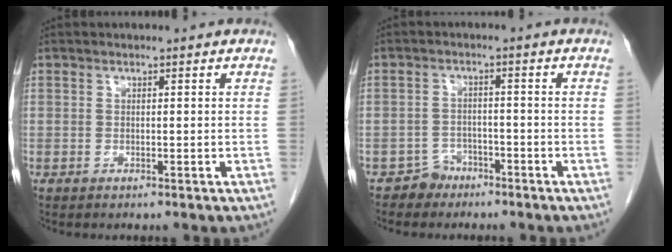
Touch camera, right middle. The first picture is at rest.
{"total": 2.9, "force": [-2.2, 1.8, -0.2], "torque": [0.002, 0.009, -0.038]}